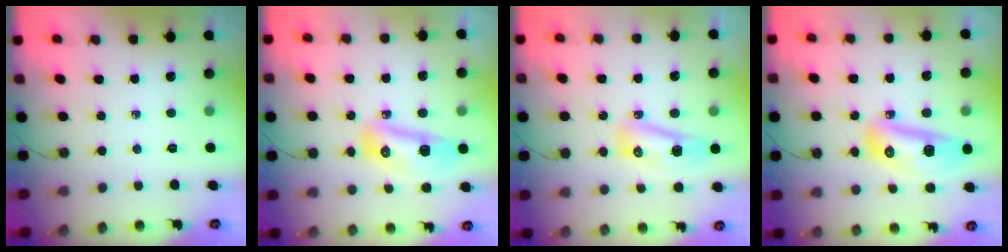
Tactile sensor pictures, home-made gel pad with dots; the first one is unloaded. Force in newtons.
{"total": 10.7, "press": 10.6, "slide": 1.5}
{"total": 9.6, "press": 8.8, "slide": 3.7}
{"total": 14.1, "press": 13.6, "slide": 3.7}